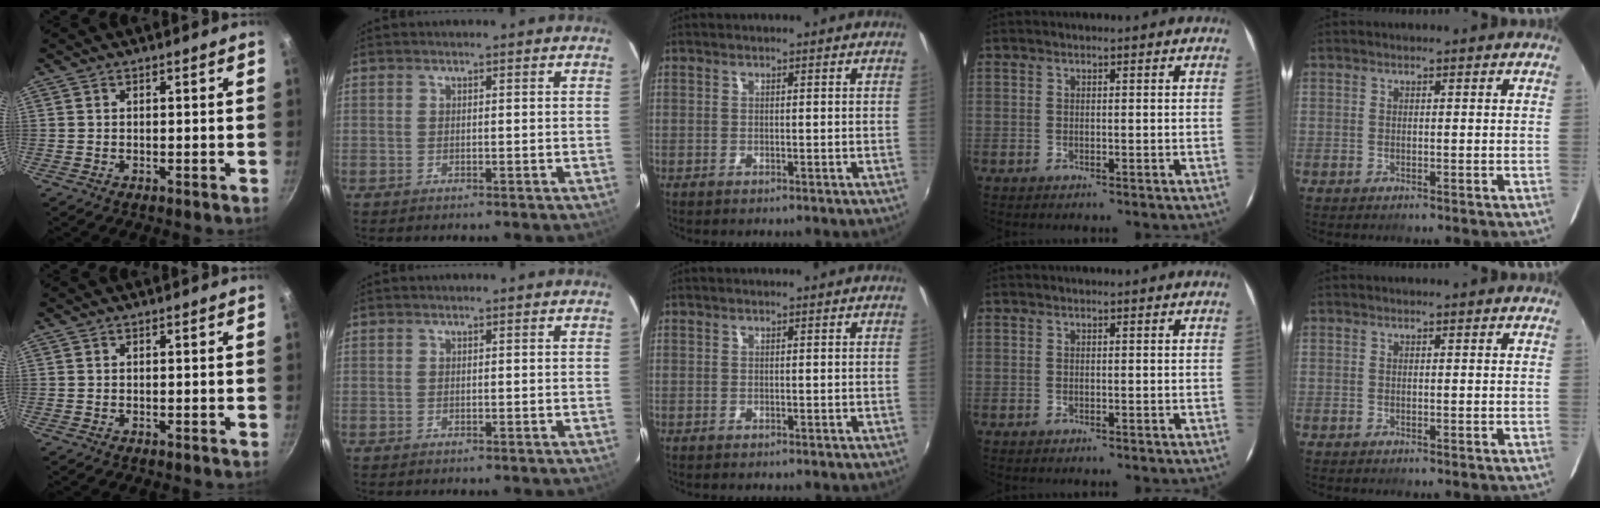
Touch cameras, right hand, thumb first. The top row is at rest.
{}